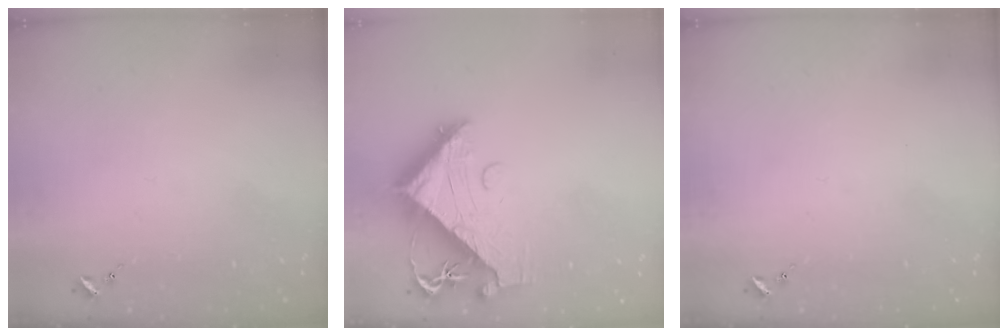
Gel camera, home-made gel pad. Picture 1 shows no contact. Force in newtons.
{"total": 12.6, "press": 12.5, "slide": 1.3}
{"total": 0.0}